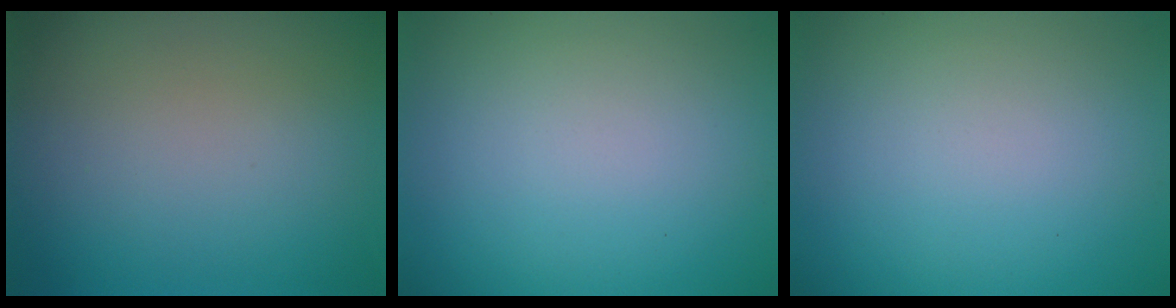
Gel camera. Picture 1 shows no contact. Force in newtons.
{"total": 0.0}
{"total": 0.0}